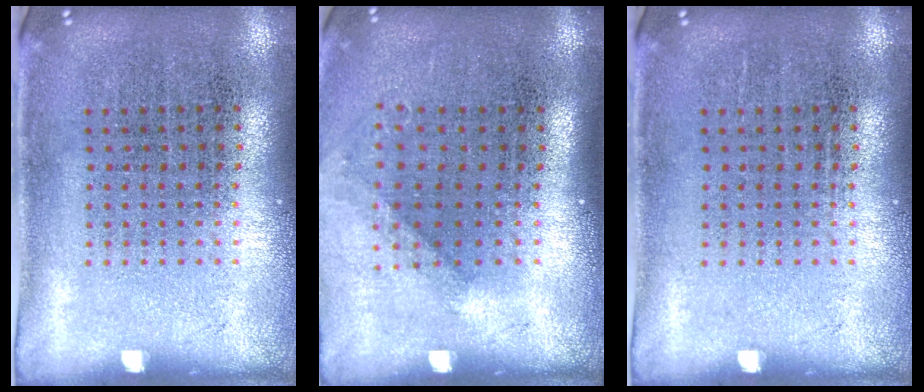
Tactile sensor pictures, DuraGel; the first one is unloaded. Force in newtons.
{"total": 1.2, "press": 0.9, "slide": 0.7}
{"total": 0.0}